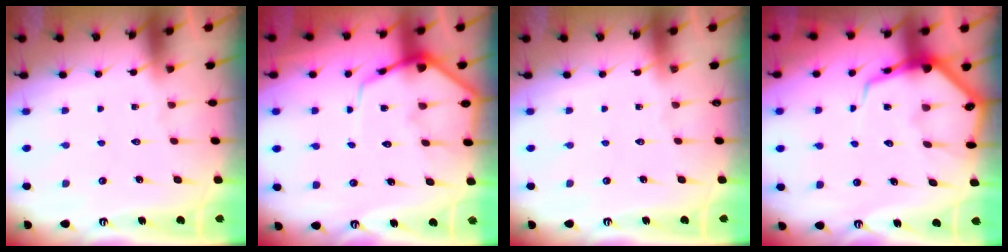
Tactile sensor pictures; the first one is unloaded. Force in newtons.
{"total": 8.5, "press": 8.5, "slide": 0.8}
{"total": 0.0}
{"total": 8.2, "press": 8.1, "slide": 1.0}